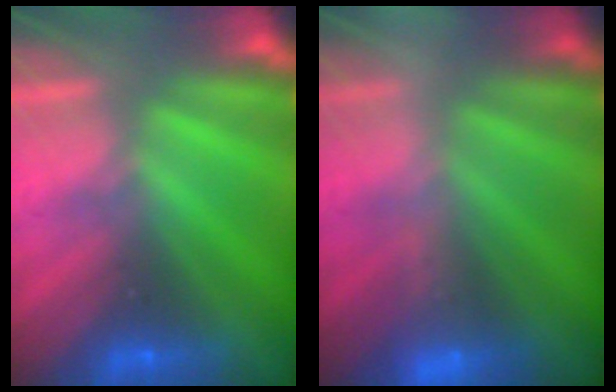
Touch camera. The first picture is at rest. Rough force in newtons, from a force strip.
{"total": 2.2}